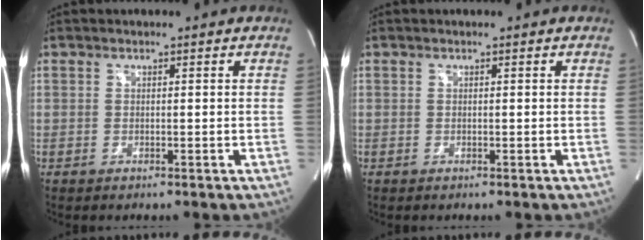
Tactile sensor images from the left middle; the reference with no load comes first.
{"total": 0.0}